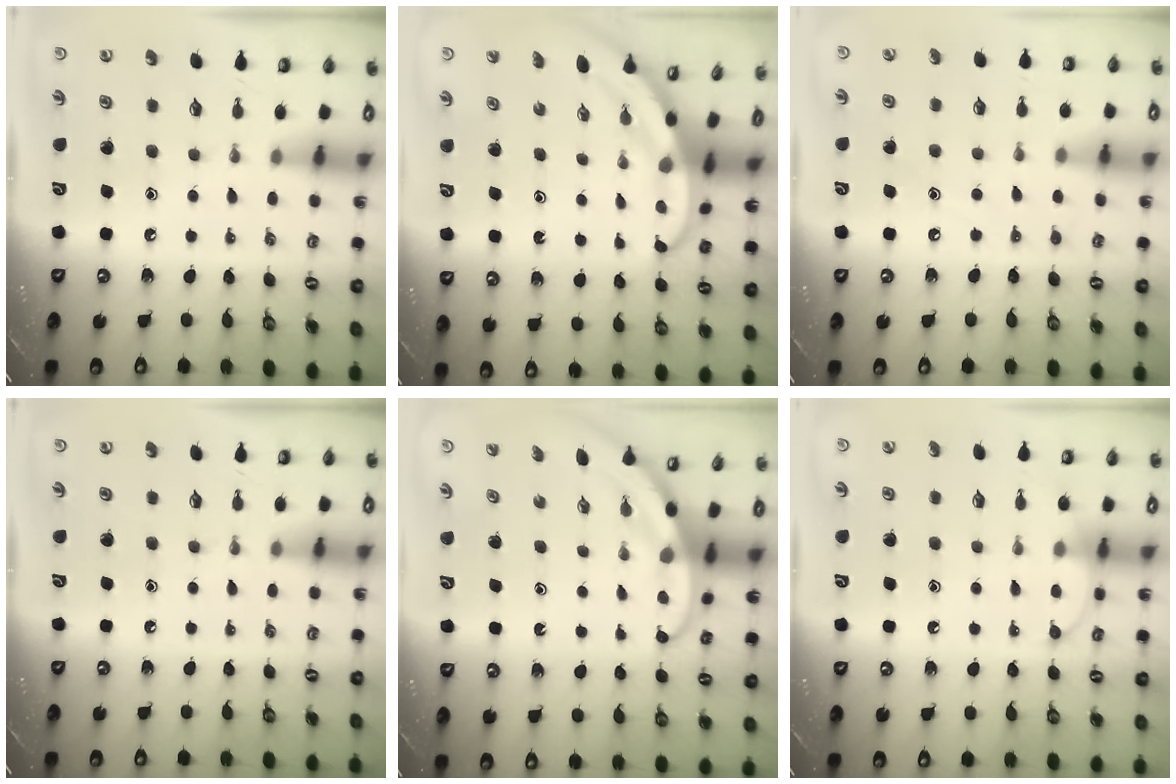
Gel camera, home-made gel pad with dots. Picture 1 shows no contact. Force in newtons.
{"total": 5.5, "press": 5.5, "slide": 0.3}
{"total": 5.9, "press": 5.9, "slide": 0.4}
{"total": 0.0}
{"total": 3.6, "press": 3.5, "slide": 0.4}
{"total": 6.0, "press": 6.0, "slide": 0.6}